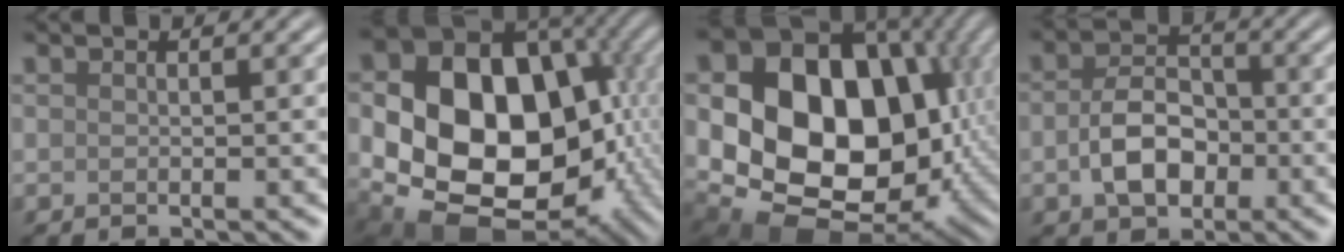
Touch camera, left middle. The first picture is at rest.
{"total": 21.4, "force": [-1.4, 16.8, 13.2], "torque": [-0.230, -0.019, -0.034]}
{"total": 20.3, "force": [0.9, 15.6, 13.0], "torque": [-0.239, -0.014, 0.028]}
{"total": 5.1, "force": [-1.1, 3.5, 3.6], "torque": [-0.067, 0.000, -0.023]}